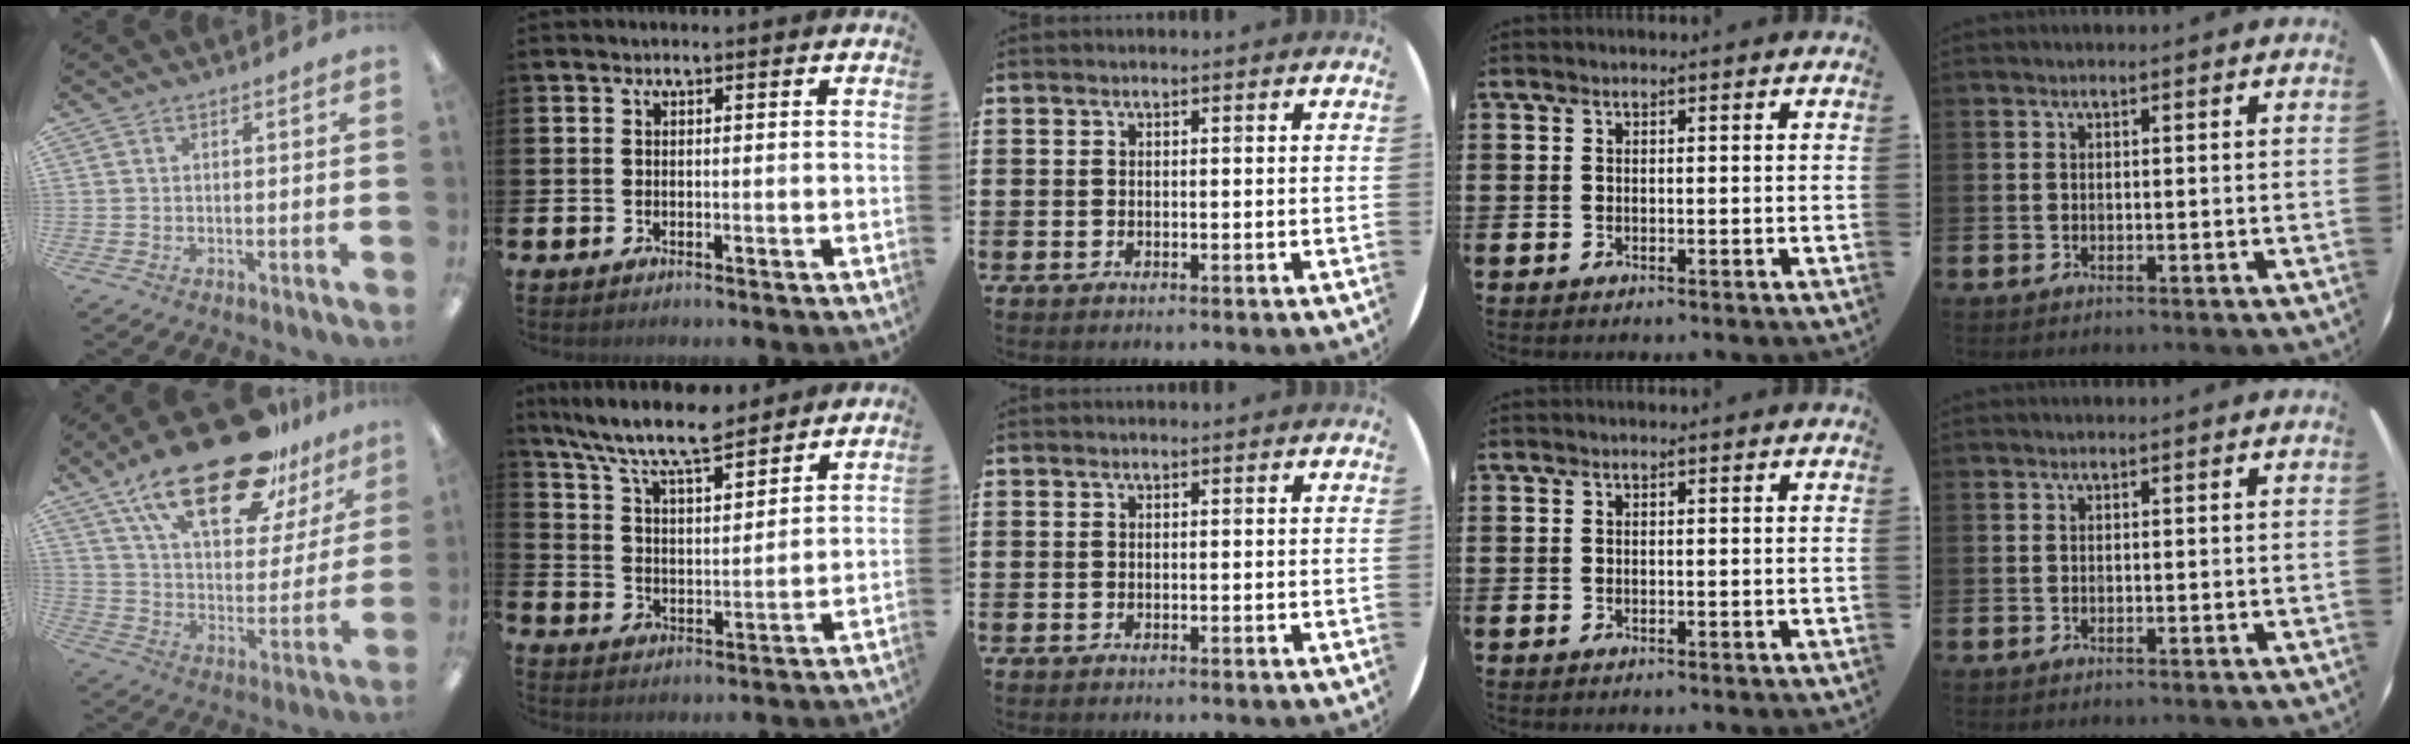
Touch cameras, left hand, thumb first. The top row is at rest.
{"thumb": {"total": 24.6, "force": [17.0, 9.7, 14.8], "torque": [-0.238, -0.098, 0.290]}, "index": {"total": 9.5, "force": [8.6, 1.7, 3.8], "torque": [-0.099, -0.048, 0.151]}}